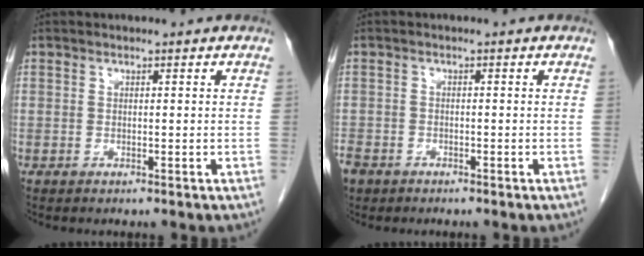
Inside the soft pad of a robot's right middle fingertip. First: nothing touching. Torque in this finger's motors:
{"motor_torque": [0.69, -0.34, 0.38, 0.12]}